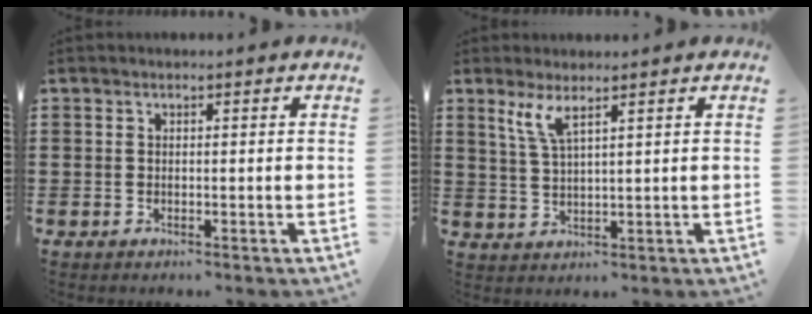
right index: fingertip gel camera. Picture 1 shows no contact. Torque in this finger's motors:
{"motor_torque": [0.51, 0.17, 0.14, 0.08]}